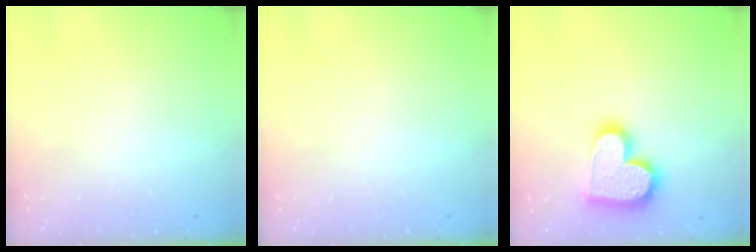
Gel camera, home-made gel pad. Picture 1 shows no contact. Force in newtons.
{"total": 0.0}
{"total": 17.9, "press": 17.8, "slide": 1.3}